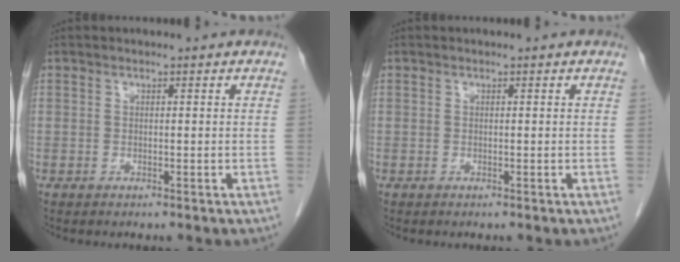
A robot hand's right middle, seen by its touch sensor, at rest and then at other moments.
{"total": 0.0}